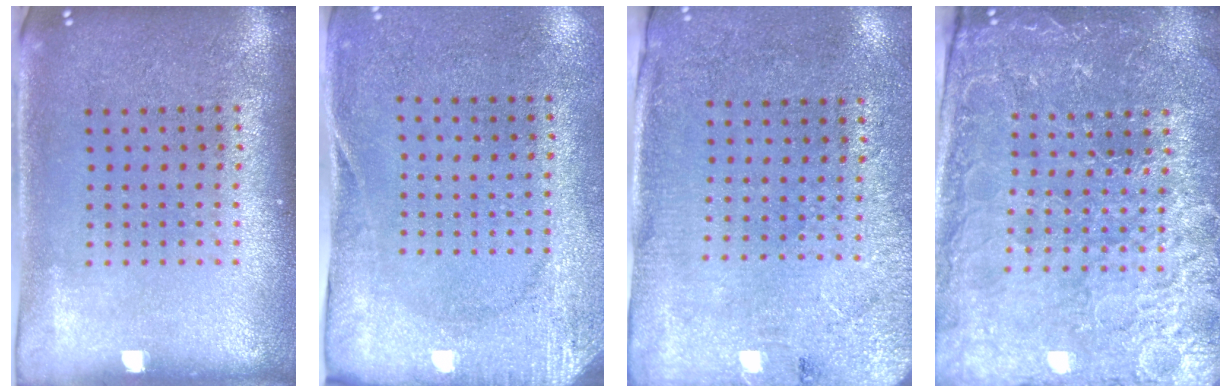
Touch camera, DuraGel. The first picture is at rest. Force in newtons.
{"total": 2.8, "press": 2.1, "slide": 1.8}
{"total": 2.6, "press": 2.2, "slide": 1.4}
{"total": 4.0, "press": 3.9, "slide": 1.1}